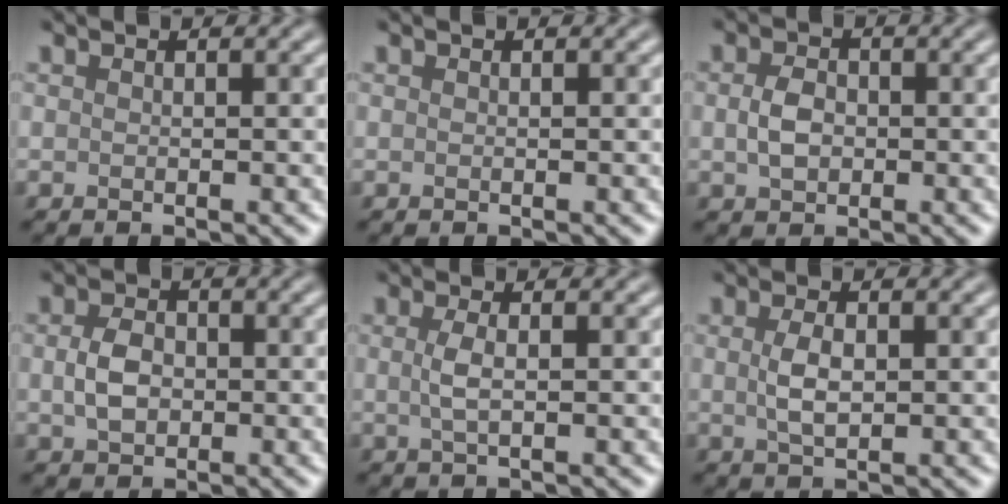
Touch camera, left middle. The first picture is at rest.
{"total": 0.0}
{"total": 2.5, "force": [-0.1, 1.8, 1.7], "torque": [-0.040, 0.000, -0.003]}
{"total": 2.9, "force": [-0.1, 2.1, 2.0], "torque": [-0.048, 0.000, -0.004]}
{"total": 1.7, "force": [0.1, 0.5, 1.6], "torque": [-0.038, 0.003, 0.000]}
{"total": 2.4, "force": [0.2, 1.1, 2.1], "torque": [-0.054, 0.000, 0.004]}